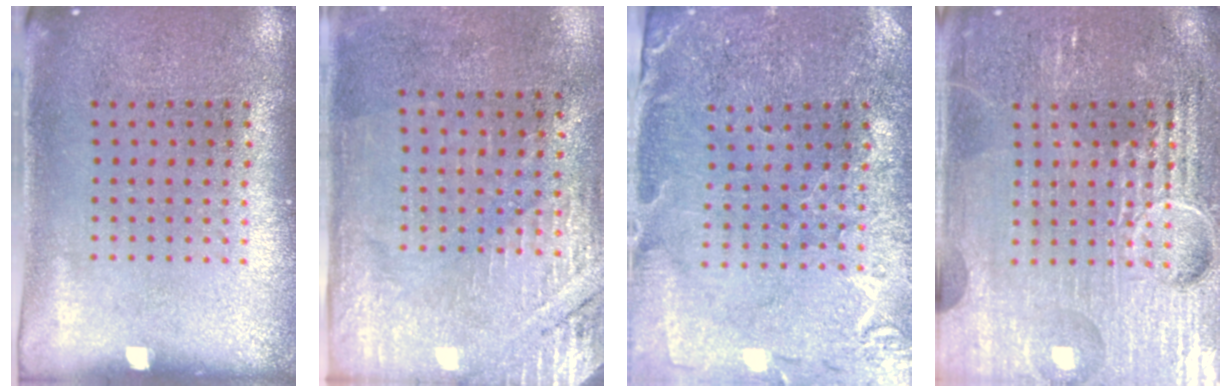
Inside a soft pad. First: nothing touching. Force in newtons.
{"total": 2.8, "press": 2.5, "slide": 1.2}
{"total": 0.5, "press": 0.5, "slide": 0.2}
{"total": 6.8, "press": 6.8, "slide": 0.8}